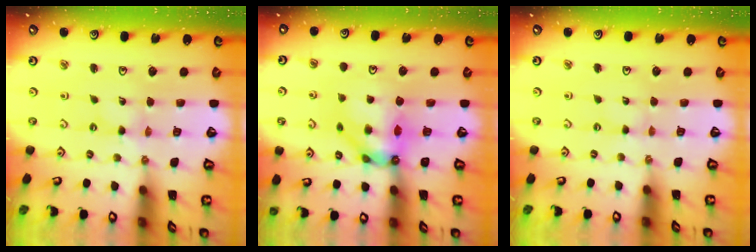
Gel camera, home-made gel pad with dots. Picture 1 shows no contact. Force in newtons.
{"total": 9.2, "press": 9.1, "slide": 1.2}
{"total": 0.0}